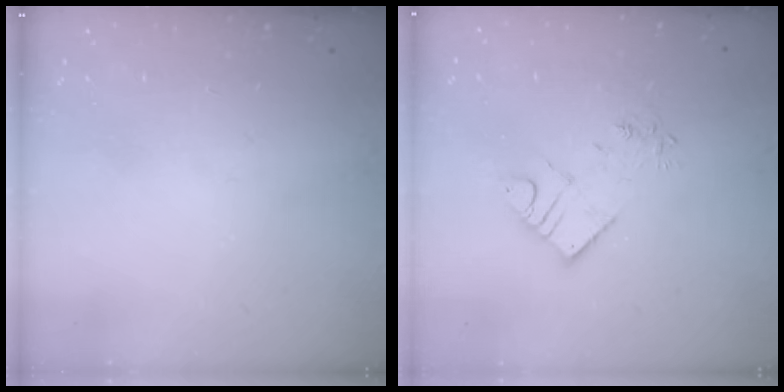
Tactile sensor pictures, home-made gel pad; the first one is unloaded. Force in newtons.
{"total": 8.4, "press": 8.4, "slide": 0.9}